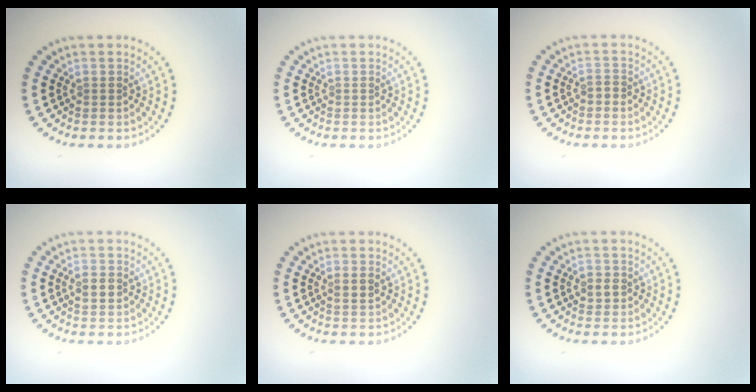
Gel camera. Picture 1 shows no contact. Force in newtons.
{"total": 0.0}
{"total": 0.8, "press": 0.8, "slide": 0.2}
{"total": 1.6, "press": 1.6, "slide": 0.1}
{"total": 1.2, "press": 1.1, "slide": 0.4}
{"total": 1.4, "press": 1.4, "slide": 0.3}